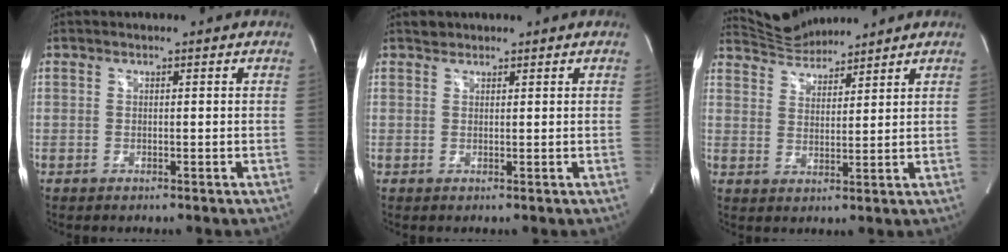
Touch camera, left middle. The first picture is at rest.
{"total": 1.1, "force": [1.0, 0.5, 0.0], "torque": [-0.001, 0.006, 0.018]}
{"total": 6.7, "force": [6.7, 0.4, 0.7], "torque": [-0.022, 0.021, 0.128]}